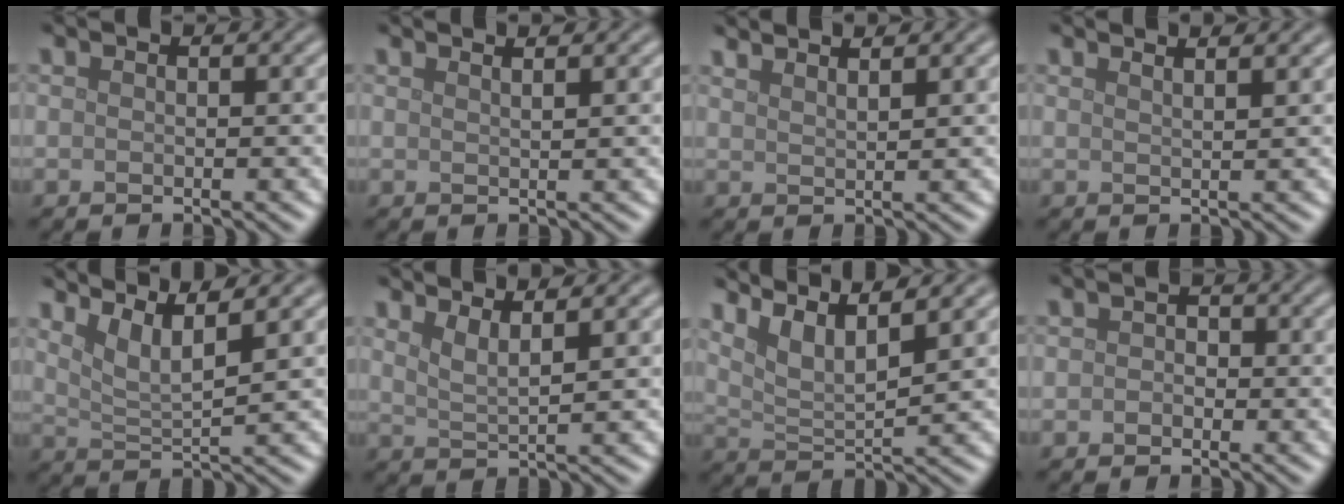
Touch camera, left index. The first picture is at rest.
{"total": 1.9, "force": [1.4, 0.7, 1.1], "torque": [0.005, 0.006, -0.001]}
{"total": 3.1, "force": [2.5, 0.9, 1.5], "torque": [0.004, 0.012, 0.014]}
{"total": 3.5, "force": [2.7, 1.4, 1.9], "torque": [0.007, 0.022, 0.002]}
{"total": 3.9, "force": [2.7, 0.8, 2.7], "torque": [-0.046, 0.003, 0.053]}
{"total": 2.5, "force": [1.7, 0.6, 1.7], "torque": [-0.023, -0.003, 0.032]}
{"total": 5.1, "force": [3.5, 1.2, 3.5], "torque": [-0.063, 0.004, 0.063]}
{"total": 1.2, "force": [-0.2, 1.0, 0.6], "torque": [-0.007, -0.004, -0.008]}